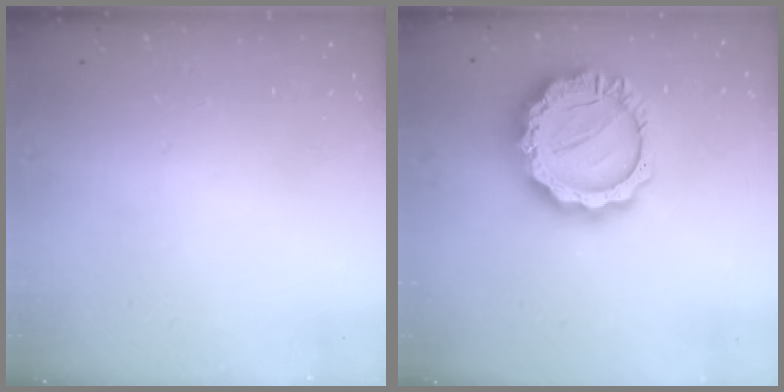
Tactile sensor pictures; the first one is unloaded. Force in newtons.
{"total": 19.1, "press": 19.1, "slide": 1.4}